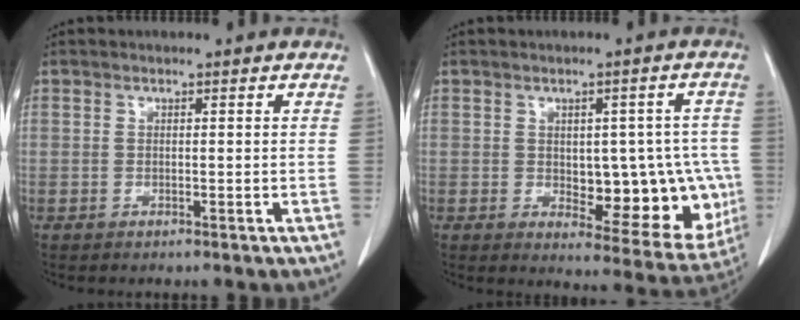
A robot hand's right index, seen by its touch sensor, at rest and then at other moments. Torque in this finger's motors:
{"motor_torque": [0.40, -0.12, 0.24, 0.04]}